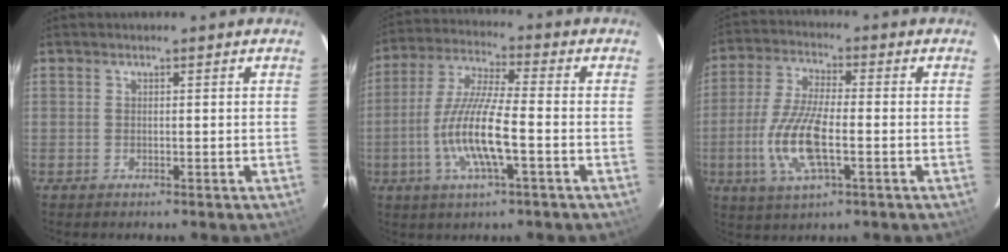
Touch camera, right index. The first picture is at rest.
{"total": 12.4, "force": [-3.6, 1.7, 11.7], "torque": [-0.244, -0.004, -0.070]}
{"total": 11.9, "force": [-3.0, 3.7, 10.9], "torque": [-0.232, -0.004, -0.060]}